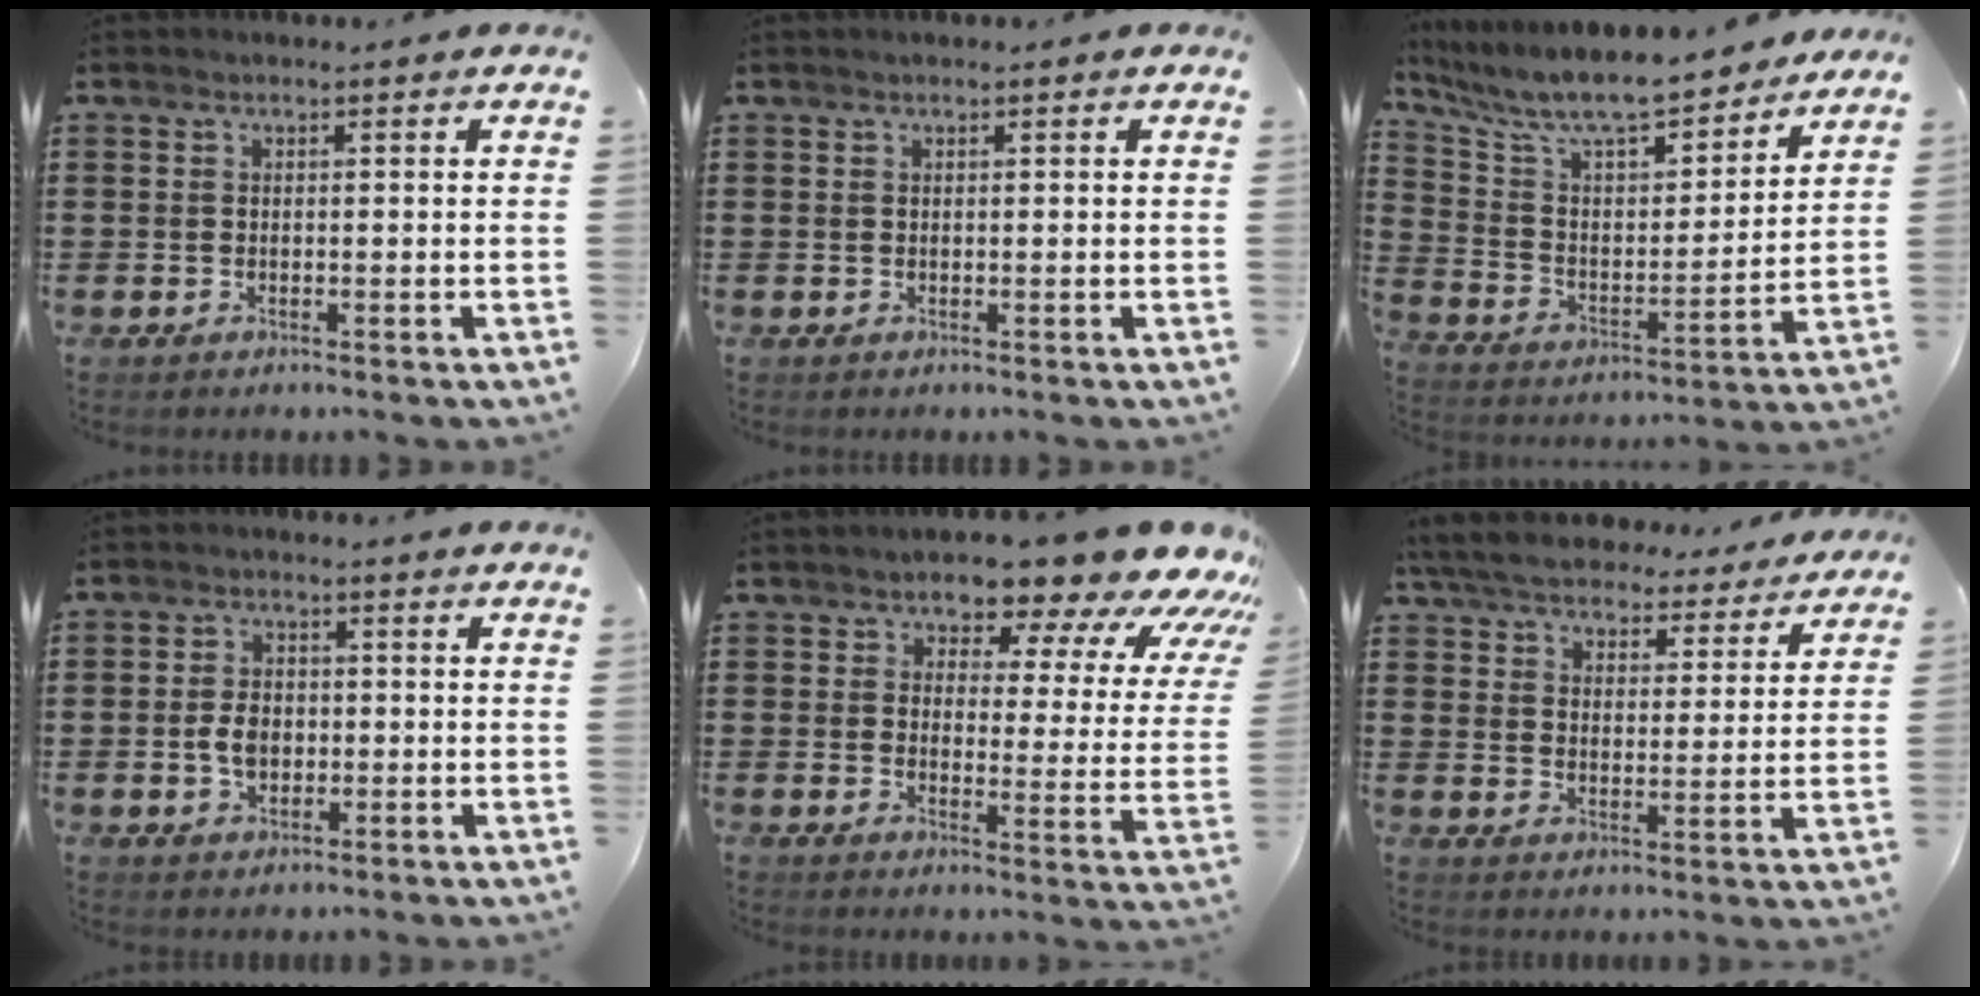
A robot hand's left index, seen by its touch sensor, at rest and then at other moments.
{"total": 0.0}
{"total": 9.5, "force": [8.5, 1.4, 3.9], "torque": [-0.111, -0.057, 0.146]}
{"total": 4.1, "force": [-0.4, 2.7, 3.0], "torque": [-0.067, 0.003, -0.010]}
{"total": 8.3, "force": [7.5, 2.2, 2.8], "torque": [-0.060, -0.058, 0.128]}
{"total": 6.2, "force": [6.0, 0.8, 1.4], "torque": [-0.056, -0.038, 0.106]}